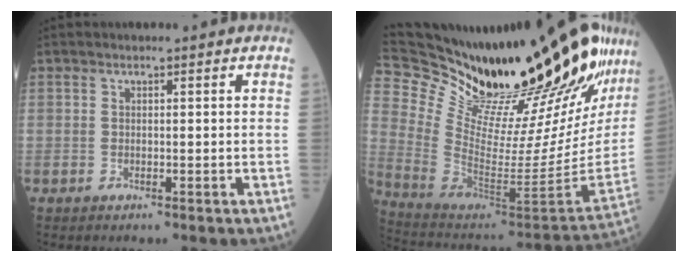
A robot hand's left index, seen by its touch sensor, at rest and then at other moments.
{"total": 38.2, "force": [31.9, 4.9, 20.5], "torque": [-0.332, -0.138, 0.466]}